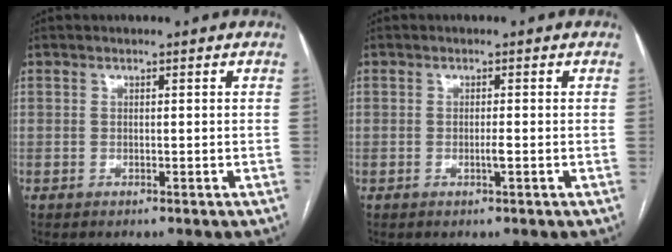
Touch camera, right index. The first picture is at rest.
{"total": 1.2, "force": [-0.3, 0.0, 1.2], "torque": [-0.026, -0.003, -0.005]}